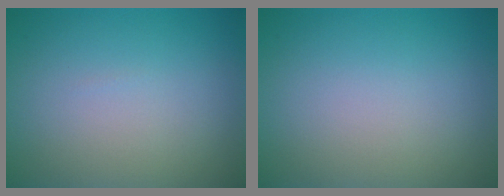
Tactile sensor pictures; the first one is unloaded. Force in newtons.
{"total": 0.0}